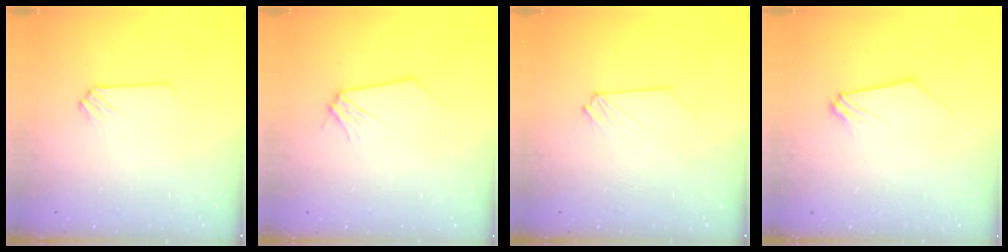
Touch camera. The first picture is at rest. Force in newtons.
{"total": 0.0}
{"total": 0.0}
{"total": 0.7, "press": 0.7, "slide": 0.2}